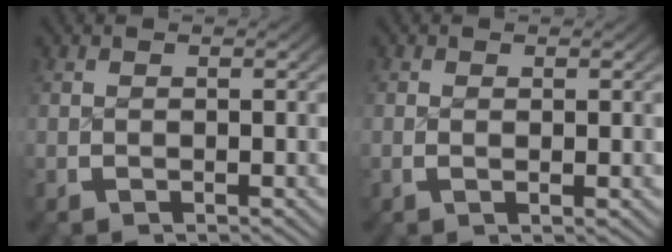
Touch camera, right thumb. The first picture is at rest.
{"total": 0.6, "force": [0.1, 0.0, 0.6], "torque": [-0.011, -0.006, 0.005]}